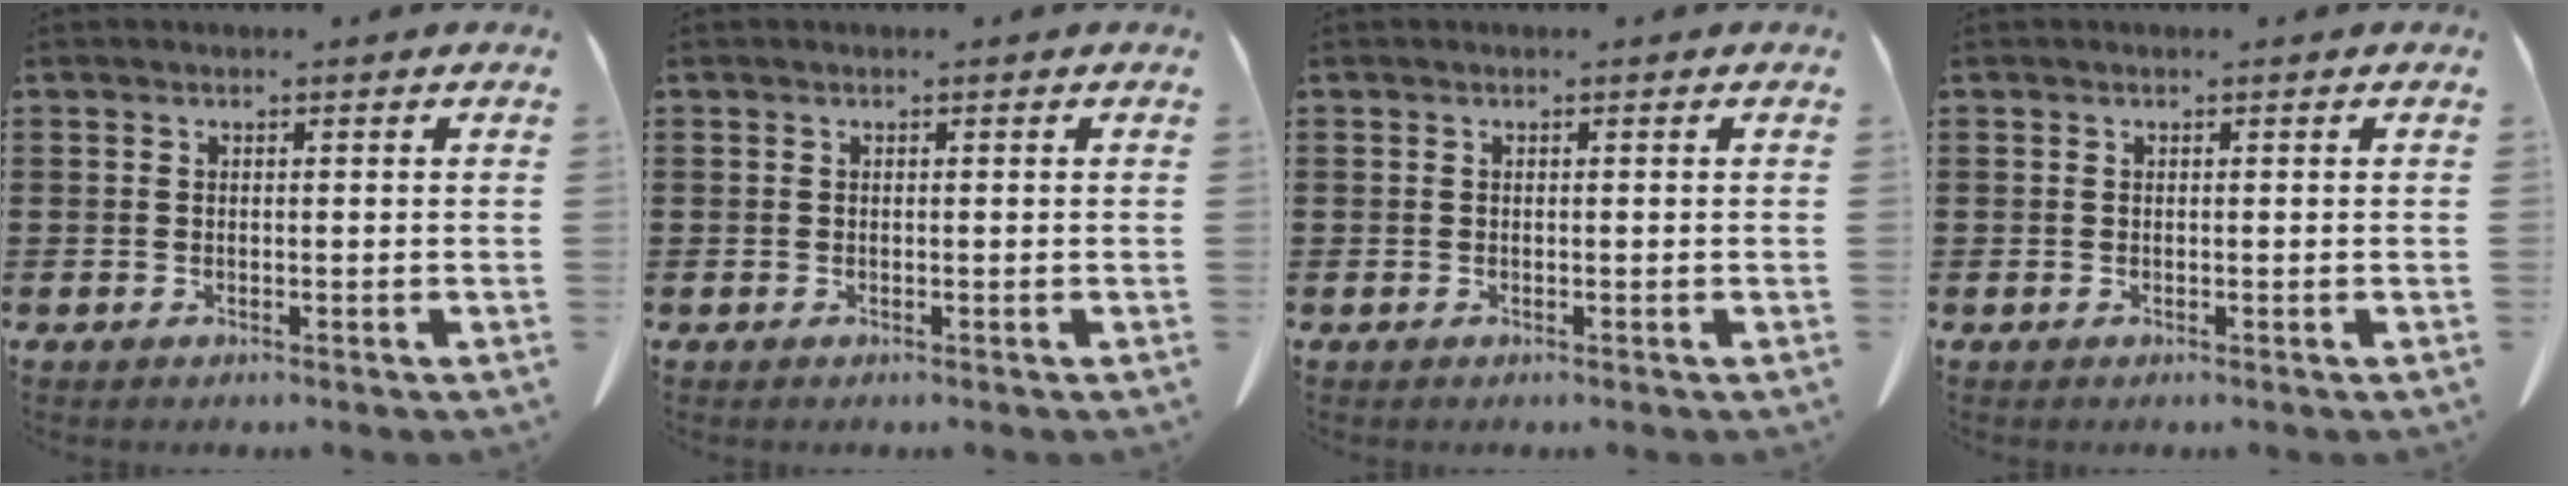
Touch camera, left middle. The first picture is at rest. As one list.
[{"total": 0.0}, {"total": 0.0}, {"total": 0.0}]